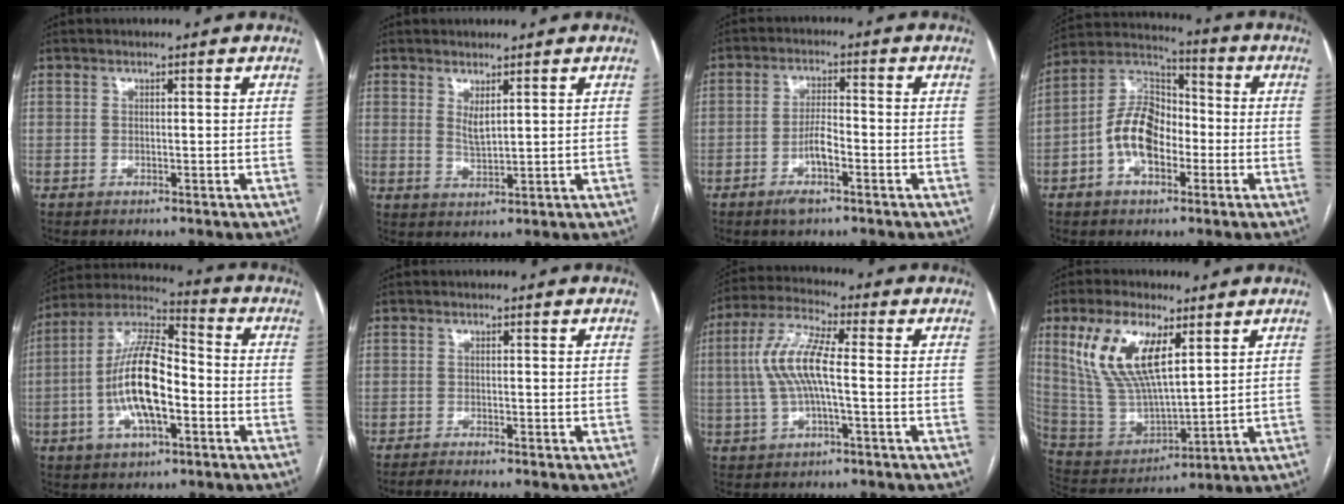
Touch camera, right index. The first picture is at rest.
{"total": 2.4, "force": [1.3, 0.5, 2.0], "torque": [-0.045, -0.011, 0.029]}
{"total": 4.8, "force": [-2.2, 1.1, 4.1], "torque": [-0.084, 0.003, -0.041]}
{"total": 11.2, "force": [-3.1, 6.5, 8.7], "torque": [-0.184, 0.033, -0.060]}
{"total": 15.0, "force": [-2.9, 5.5, 13.6], "torque": [-0.274, 0.017, -0.054]}
{"total": 1.8, "force": [-1.6, -0.5, 0.6], "torque": [-0.016, -0.005, -0.027]}
{"total": 9.5, "force": [-0.1, 1.9, 9.3], "torque": [-0.205, 0.015, -0.005]}
{"total": 14.6, "force": [6.6, 5.5, 11.8], "torque": [-0.255, 0.011, 0.139]}